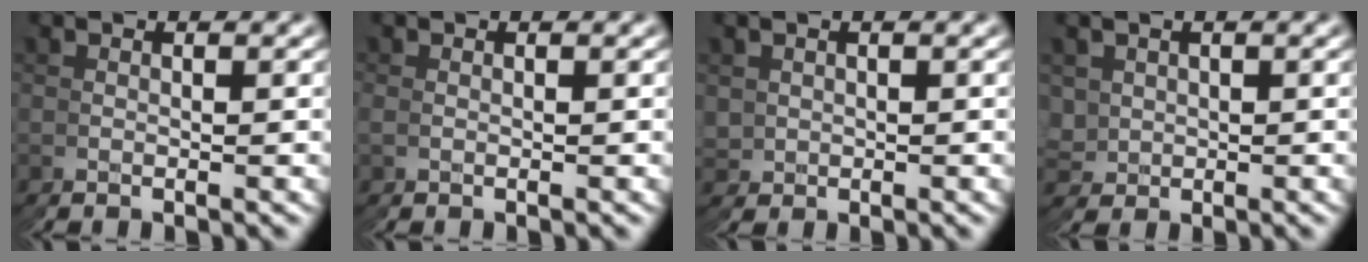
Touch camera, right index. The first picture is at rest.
{"total": 0.6, "force": [-0.1, 0.4, -0.4], "torque": [0.006, -0.002, -0.004]}
{"total": 2.8, "force": [0.2, 2.8, -0.3], "torque": [-0.001, -0.024, 0.018]}
{"total": 3.7, "force": [0.2, 3.6, -0.2], "torque": [-0.016, -0.029, 0.020]}